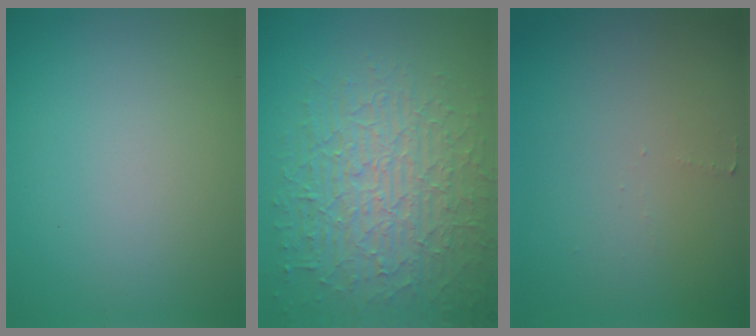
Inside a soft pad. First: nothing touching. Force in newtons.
{"total": 8.4, "press": 6.0, "slide": 5.8}
{"total": 0.5, "press": 0.5, "slide": 0.1}